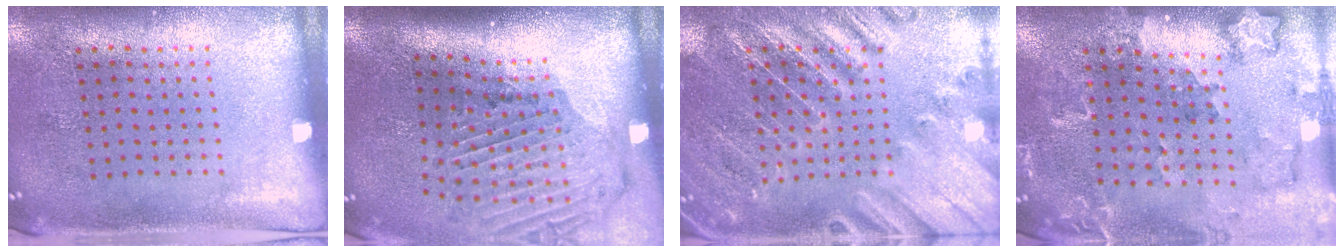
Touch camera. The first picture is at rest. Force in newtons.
{"total": 2.0, "press": 1.7, "slide": 1.1}
{"total": 3.0, "press": 3.0, "slide": 0.3}
{"total": 1.8, "press": 1.8, "slide": 0.2}